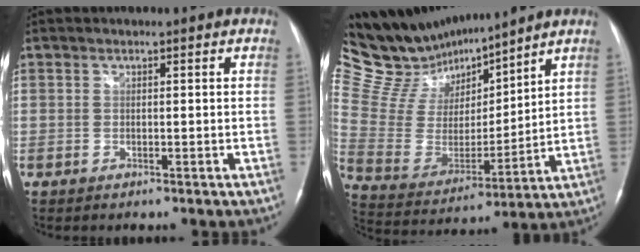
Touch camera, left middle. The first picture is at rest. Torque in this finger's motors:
{"motor_torque": [-0.26, -0.36, -0.17, -0.12]}